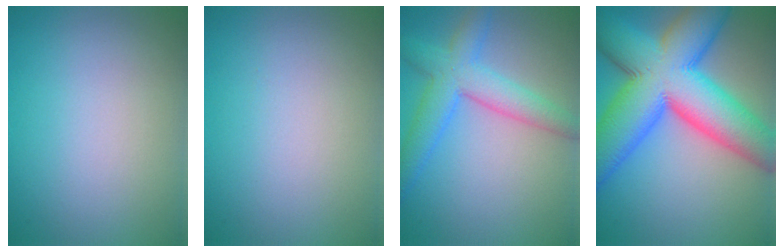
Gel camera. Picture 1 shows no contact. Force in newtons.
{"total": 0.0}
{"total": 5.1, "press": 5.1, "slide": 0.2}
{"total": 15.4, "press": 15.4, "slide": 0.6}